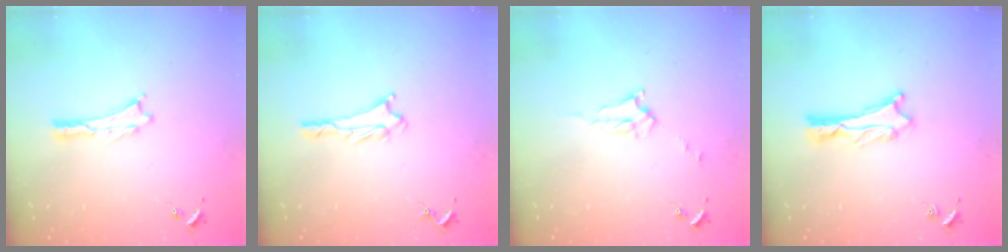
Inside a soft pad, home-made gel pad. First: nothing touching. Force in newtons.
{"total": 2.1, "press": 2.1, "slide": 0.3}
{"total": 2.7, "press": 2.7, "slide": 0.3}
{"total": 0.7, "press": 0.7, "slide": 0.1}